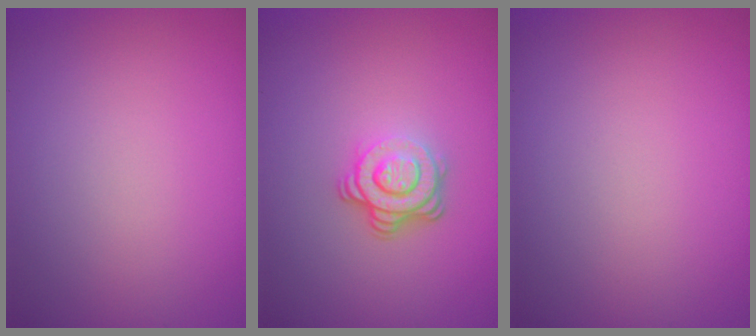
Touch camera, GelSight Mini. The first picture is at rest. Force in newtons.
{"total": 3.9, "press": 2.7, "slide": 2.8}
{"total": 0.0}